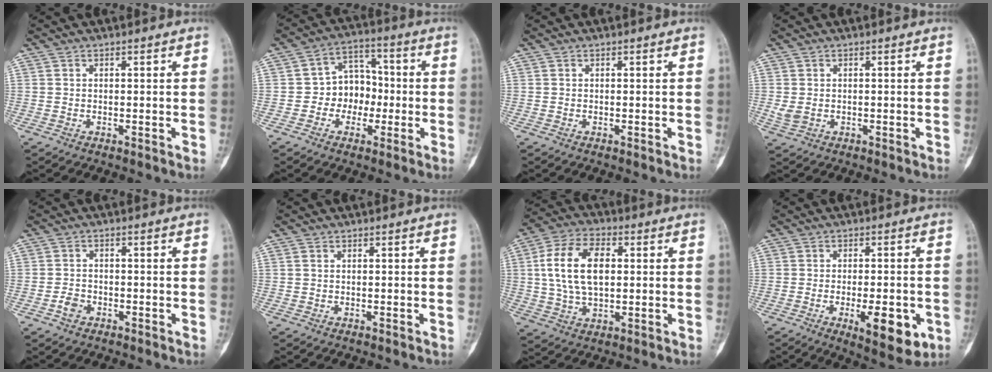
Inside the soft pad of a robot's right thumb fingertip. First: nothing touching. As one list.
[{"total": 8.9, "force": [-1.5, 7.2, 4.9], "torque": [-0.027, 0.034, -0.036]}, {"total": 0.0}, {"total": 2.3, "force": [0.0, 1.8, 1.4], "torque": [-0.030, 0.002, 0.003]}, {"total": 2.5, "force": [-1.3, 1.8, 1.1], "torque": [-0.018, 0.010, -0.025]}, {"total": 0.5, "force": [0.2, 0.4, 0.4], "torque": [-0.010, 0.003, 0.004]}, {"total": 13.7, "force": [1.9, 8.2, 10.9], "torque": [-0.193, 0.010, 0.033]}, {"total": 10.5, "force": [-3.4, 3.9, 9.1], "torque": [-0.112, -0.003, -0.040]}]